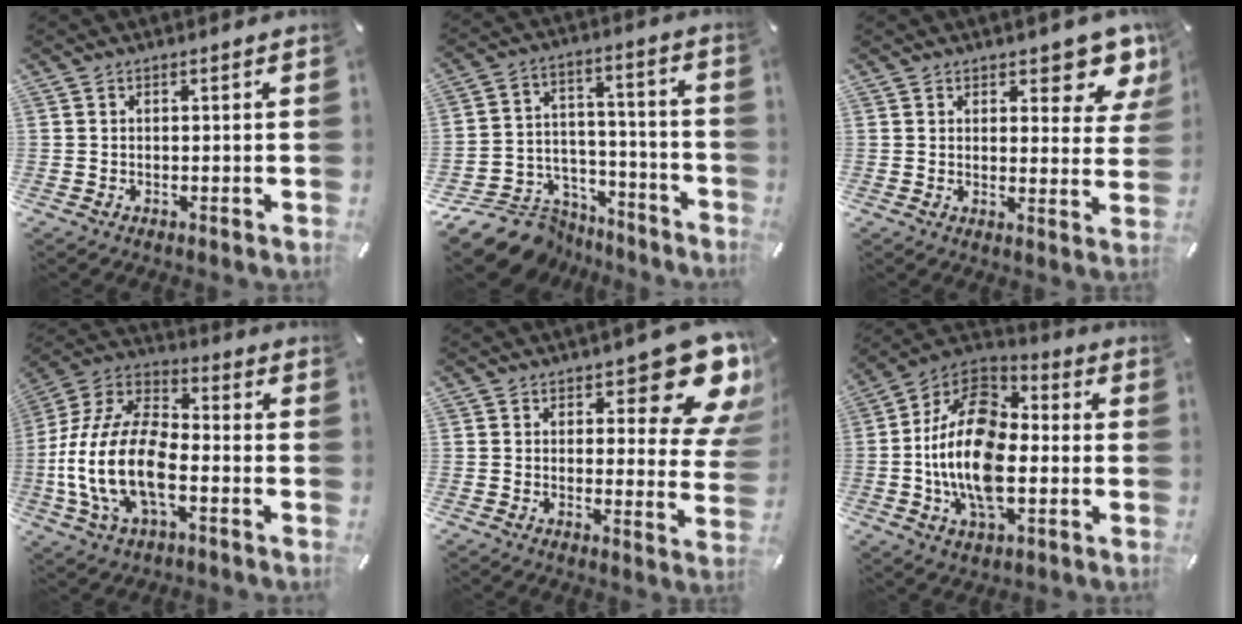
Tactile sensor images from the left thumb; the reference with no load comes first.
{"total": 13.0, "force": [-8.7, 8.9, 3.8], "torque": [-0.059, 0.052, -0.140]}
{"total": 8.2, "force": [6.4, 3.7, 3.6], "torque": [-0.019, -0.057, 0.106]}
{"total": 17.5, "force": [-6.1, 9.7, 13.2], "torque": [-0.291, 0.014, -0.111]}
{"total": 15.0, "force": [8.7, 5.8, 10.7], "torque": [-0.118, -0.073, 0.146]}
{"total": 19.9, "force": [-3.6, 12.0, 15.5], "torque": [-0.313, 0.012, -0.068]}